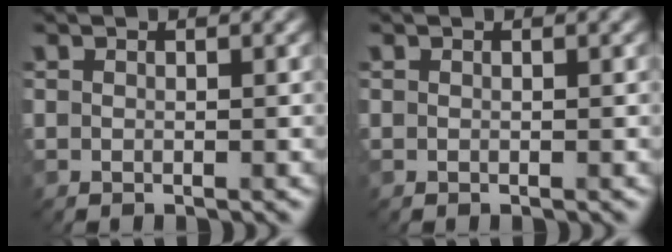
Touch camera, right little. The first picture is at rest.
{"total": 0.0}